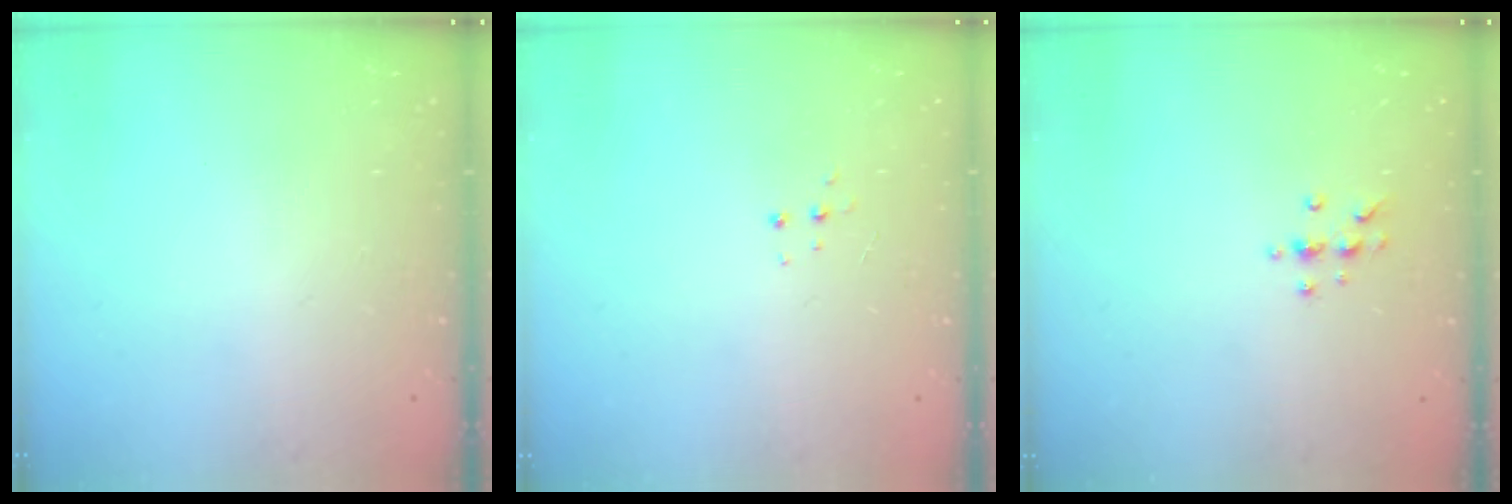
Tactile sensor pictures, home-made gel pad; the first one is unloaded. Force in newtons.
{"total": 4.2, "press": 4.2, "slide": 0.5}
{"total": 5.6, "press": 5.5, "slide": 0.7}